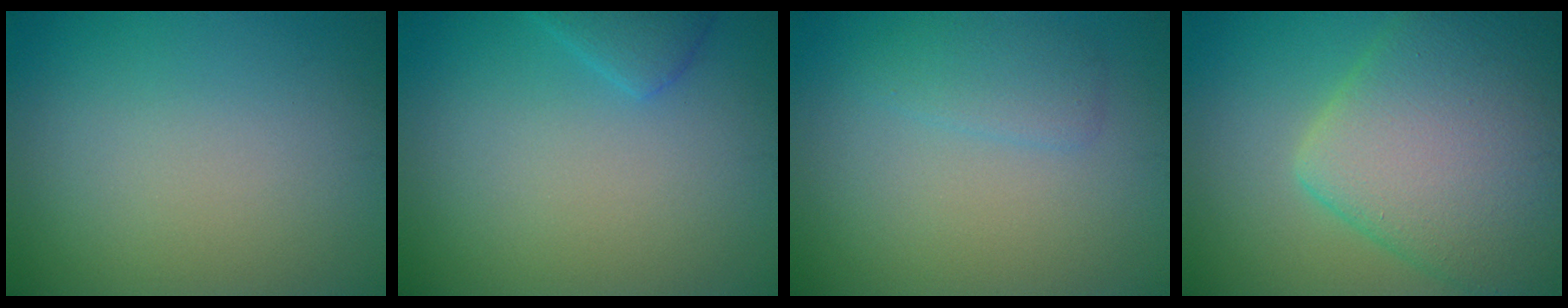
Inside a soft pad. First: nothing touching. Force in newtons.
{"total": 1.7, "press": 1.7, "slide": 0.1}
{"total": 1.9, "press": 1.9, "slide": 0.1}
{"total": 10.8, "press": 10.8, "slide": 0.6}